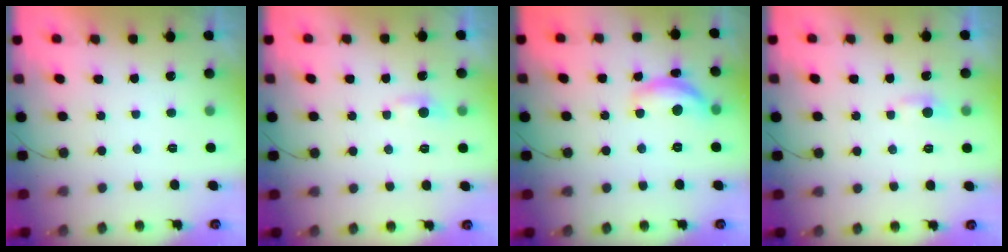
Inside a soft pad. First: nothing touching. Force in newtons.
{"total": 3.3, "press": 3.3, "slide": 0.4}
{"total": 11.2, "press": 11.2, "slide": 0.8}
{"total": 3.3, "press": 3.3, "slide": 0.4}